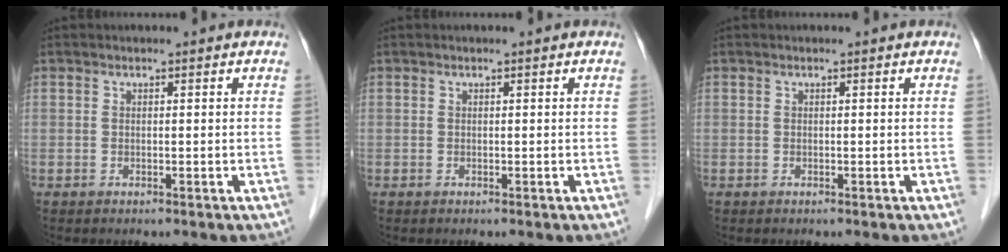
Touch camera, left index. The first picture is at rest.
{"total": 0.0}
{"total": 0.0}